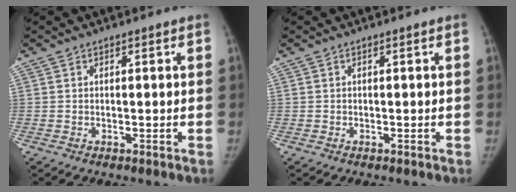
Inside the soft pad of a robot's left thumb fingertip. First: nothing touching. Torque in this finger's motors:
{"motor_torque": [0.07, 0.00, -0.02, -0.48, 0.00]}